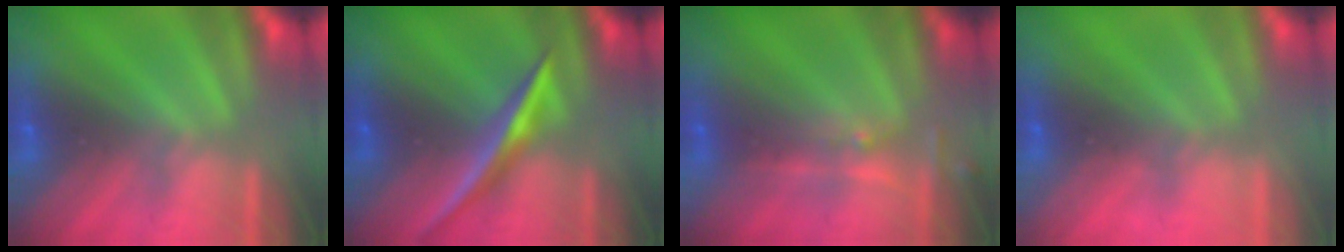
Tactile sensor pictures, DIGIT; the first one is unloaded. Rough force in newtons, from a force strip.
{"total": 2.3}
{"total": 2.4}
{"total": 2.3}